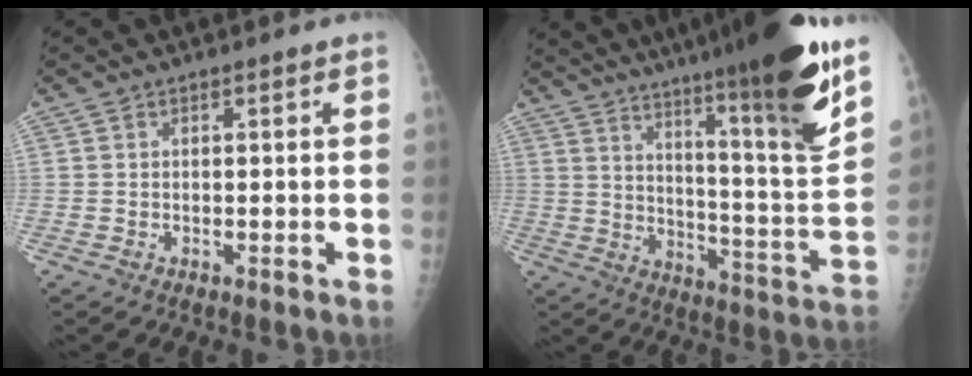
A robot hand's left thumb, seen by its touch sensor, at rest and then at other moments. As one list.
[{"total": 27.0, "force": [18.6, 2.0, 19.5], "torque": [-0.281, -0.093, 0.279]}]